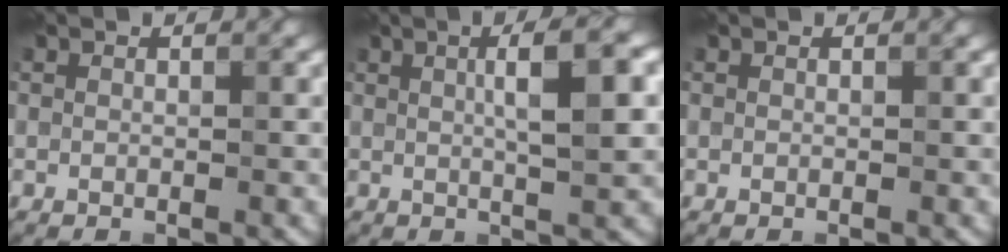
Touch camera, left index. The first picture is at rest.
{"total": 5.8, "force": [1.2, 1.3, 5.5], "torque": [-0.075, 0.013, 0.014]}
{"total": 0.0}